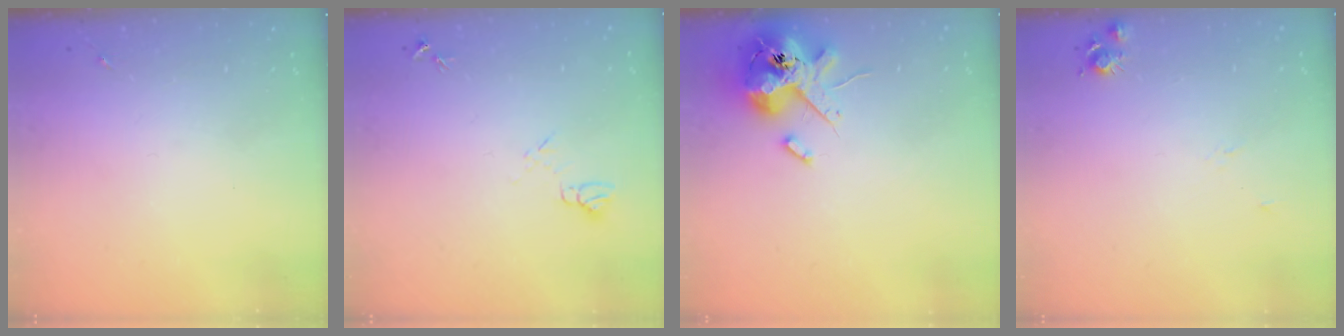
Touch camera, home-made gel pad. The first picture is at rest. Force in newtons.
{"total": 7.1, "press": 7.1, "slide": 0.7}
{"total": 14.9, "press": 14.7, "slide": 2.3}
{"total": 6.5, "press": 6.5, "slide": 0.8}